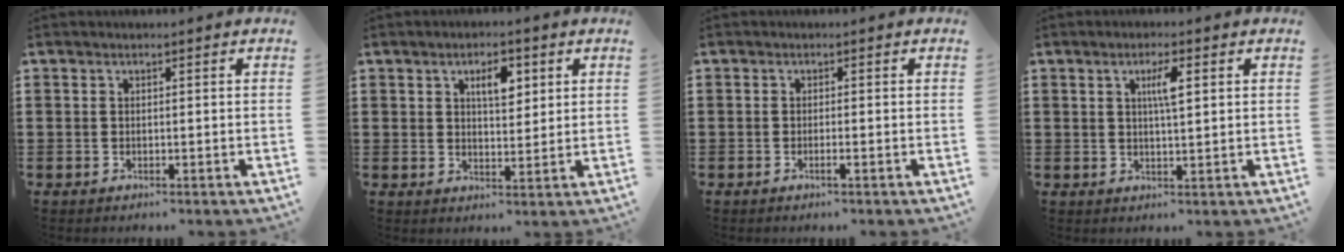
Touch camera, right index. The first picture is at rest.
{"total": 4.4, "force": [2.0, 1.9, 3.4], "torque": [-0.049, 0.000, 0.028]}
{"total": 1.0, "force": [-0.6, 0.0, 0.8], "torque": [-0.013, -0.004, -0.011]}
{"total": 3.7, "force": [1.1, 0.8, 3.4], "torque": [-0.071, 0.007, 0.015]}